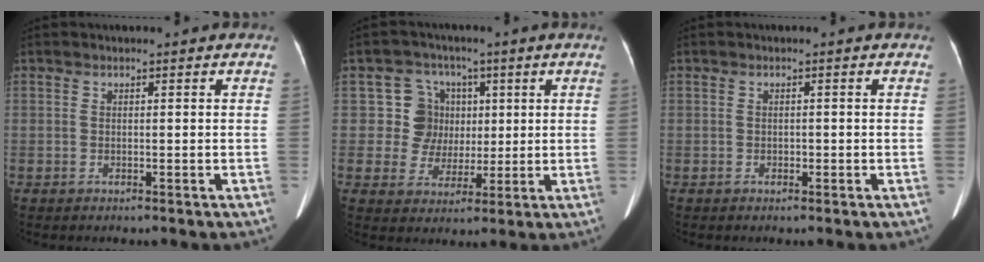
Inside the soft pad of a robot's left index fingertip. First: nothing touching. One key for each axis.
{"total": 7.0, "fx": 0.9, "fy": 6.9, "fz": -0.1, "tx": 0.012, "ty": 0.016, "tz": 0.023}
{"total": 0.7, "fx": -0.7, "fy": 0.2, "fz": 0.1, "tx": 0.002, "ty": -0.005, "tz": -0.009}